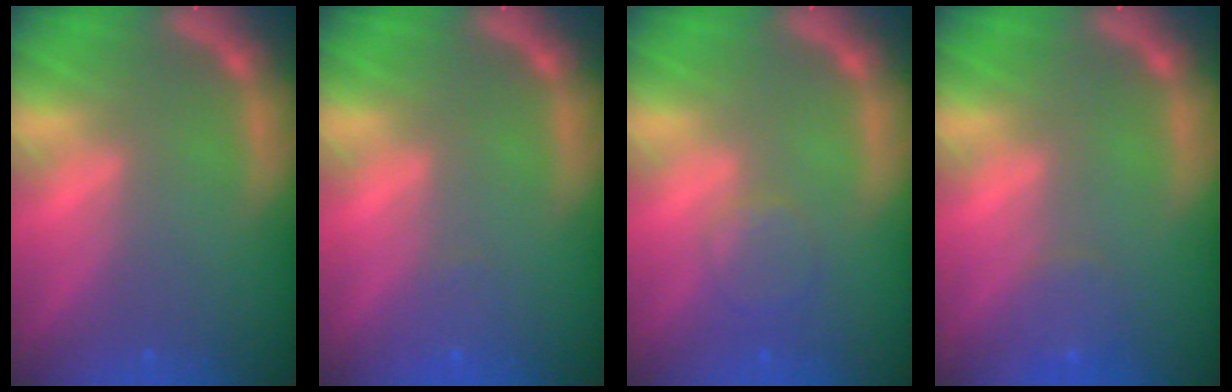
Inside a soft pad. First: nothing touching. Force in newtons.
{"total": 1.0}
{"total": 2.4}
{"total": 1.9}